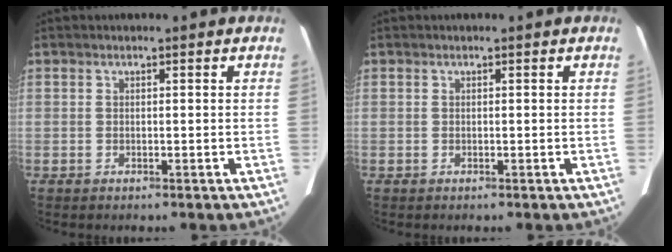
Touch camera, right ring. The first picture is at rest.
{"total": 0.0}